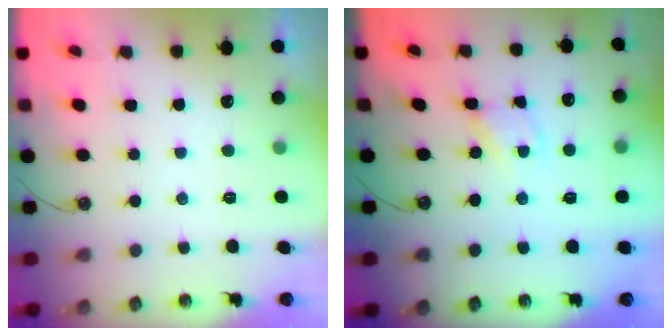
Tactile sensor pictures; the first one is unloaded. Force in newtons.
{"total": 2.5, "press": 2.5, "slide": 0.1}